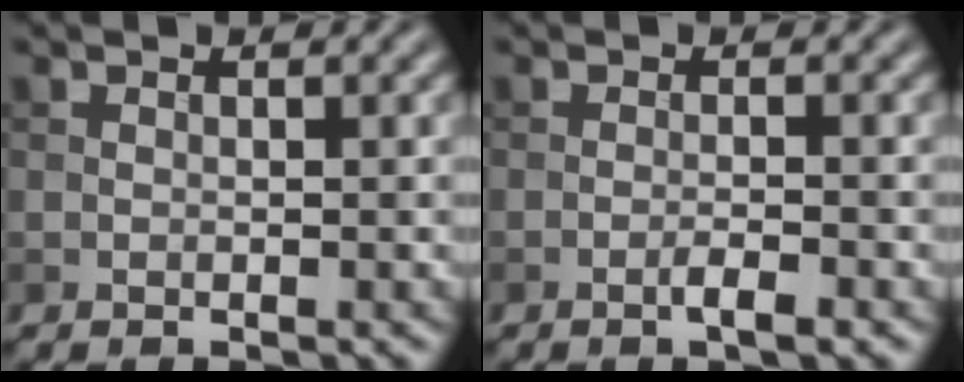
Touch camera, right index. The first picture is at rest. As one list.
[{"total": 1.7, "force": [-0.9, 0.2, 1.4], "torque": [-0.021, 0.004, -0.018]}]